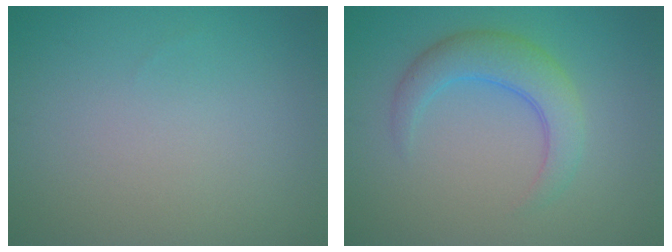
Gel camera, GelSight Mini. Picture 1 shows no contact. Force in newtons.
{"total": 3.8, "press": 3.8, "slide": 0.1}